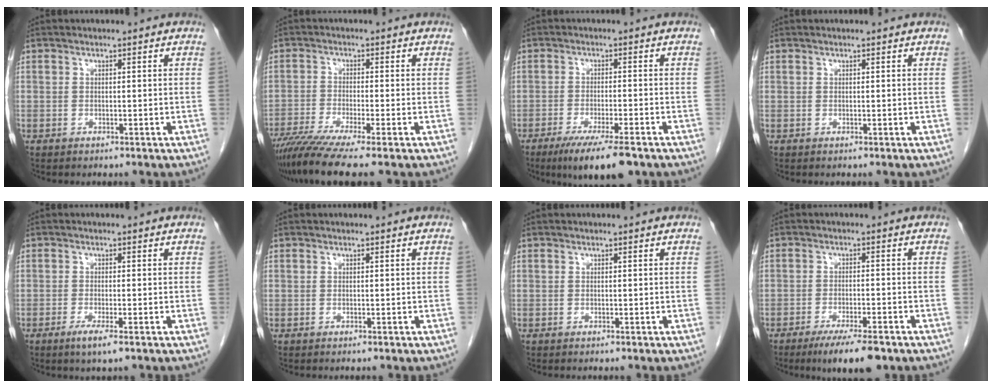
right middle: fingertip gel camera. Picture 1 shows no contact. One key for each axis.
{"total": 8.7, "fx": -6.9, "fy": -0.9, "fz": 5.3, "tx": -0.087, "ty": -0.027, "tz": -0.116}
{"total": 9.3, "fx": -6.5, "fy": 1.0, "fz": 6.5, "tx": -0.100, "ty": -0.020, "tz": -0.100}
{"total": 0.0}
{"total": 2.9, "fx": -1.6, "fy": 0.2, "fz": 2.3, "tx": -0.045, "ty": -0.008, "tz": -0.030}
{"total": 0.0}
{"total": 0.0}
{"total": 7.6, "fx": -5.4, "fy": 1.3, "fz": 5.2, "tx": -0.077, "ty": -0.013, "tz": -0.081}